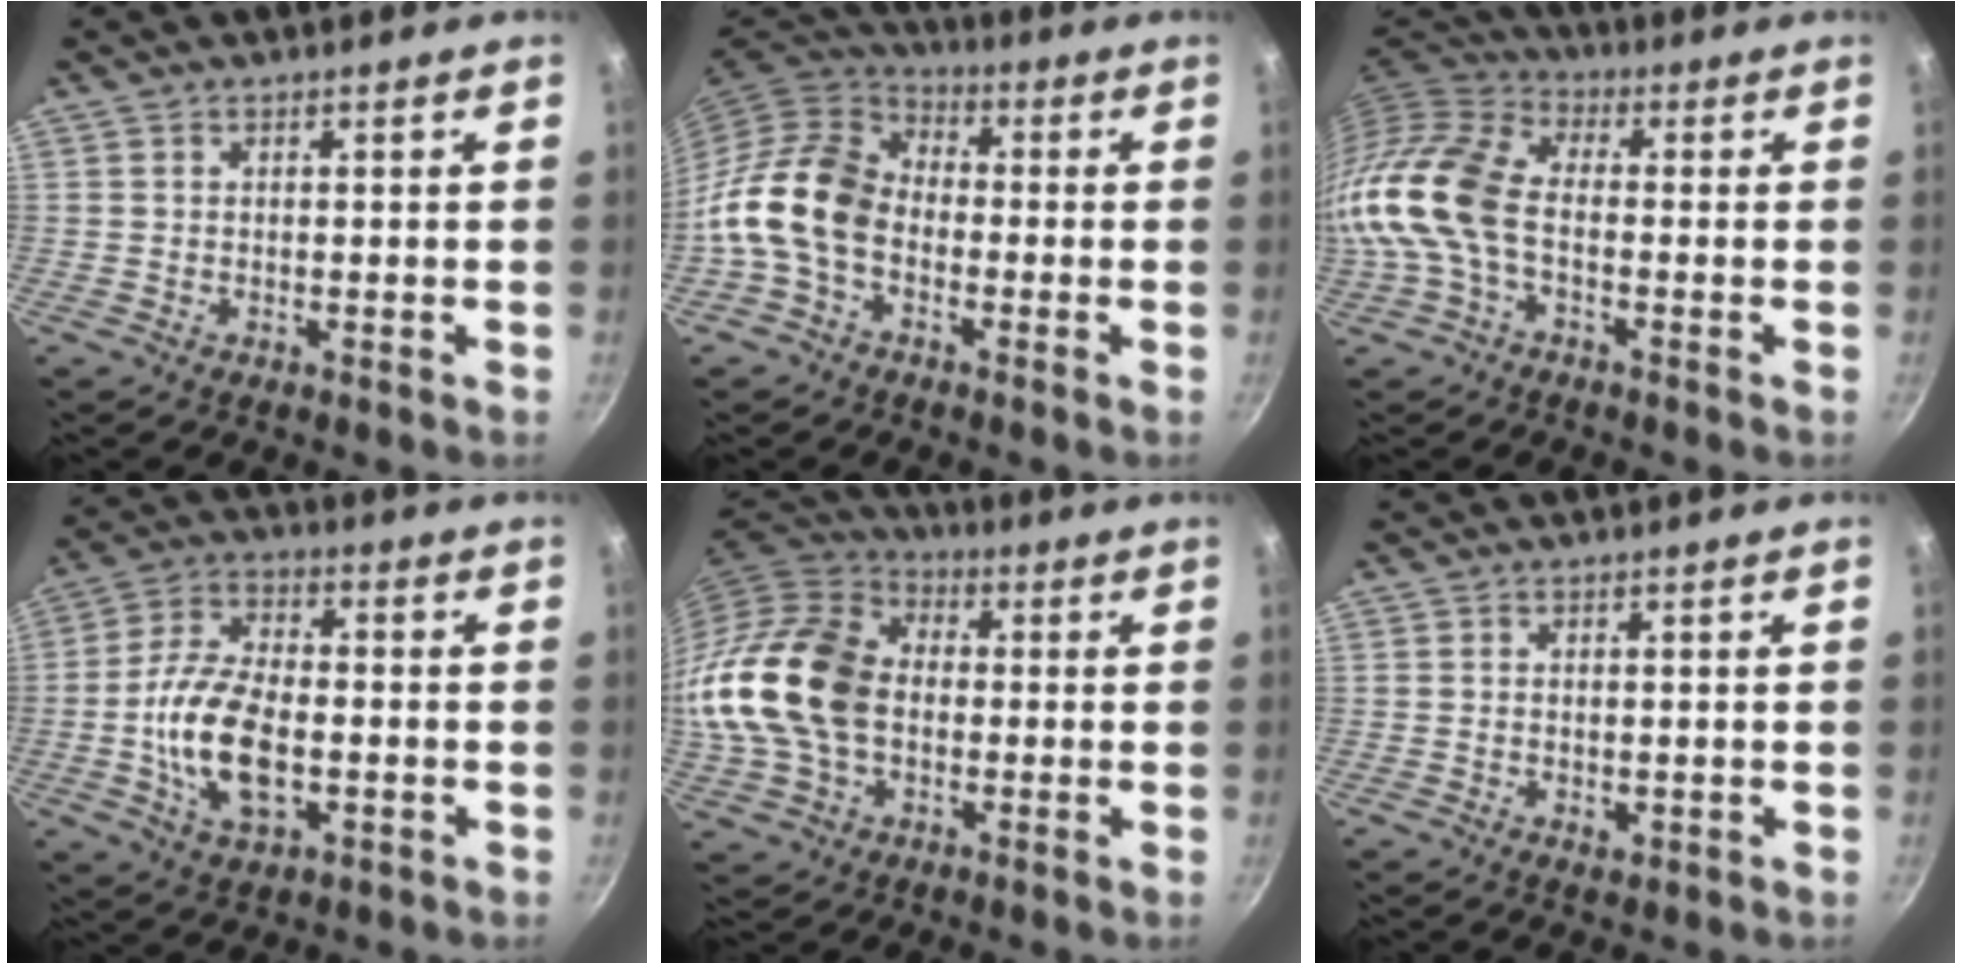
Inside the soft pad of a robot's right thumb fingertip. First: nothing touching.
{"total": 12.9, "force": [-3.0, 9.0, 8.7], "torque": [-0.141, 0.037, -0.081]}
{"total": 12.6, "force": [-2.5, 7.5, 9.9], "torque": [-0.193, 0.035, -0.069]}
{"total": 14.3, "force": [-2.7, 7.7, 11.8], "torque": [-0.216, 0.023, -0.054]}
{"total": 20.3, "force": [-0.7, 14.5, 14.2], "torque": [-0.272, 0.034, -0.020]}
{"total": 1.7, "force": [-0.3, 1.2, 1.3], "torque": [-0.017, -0.002, -0.004]}